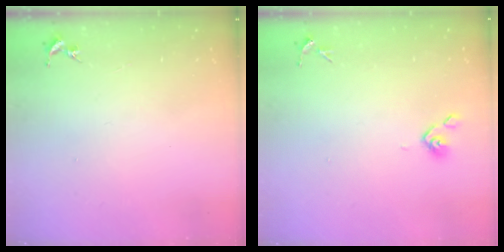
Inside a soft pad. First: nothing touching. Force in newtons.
{"total": 4.3, "press": 4.1, "slide": 1.3}